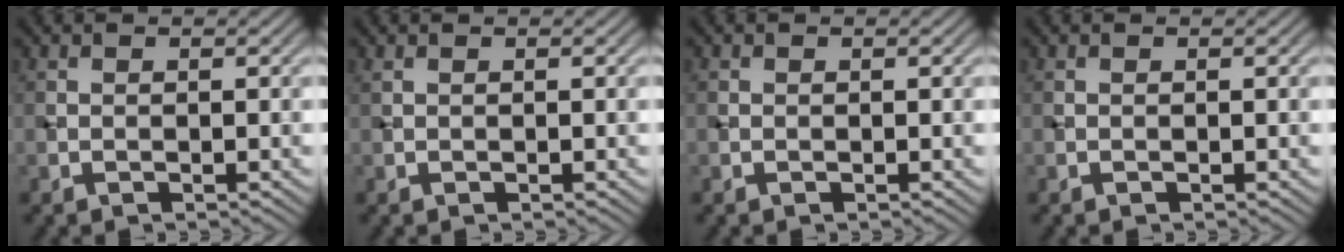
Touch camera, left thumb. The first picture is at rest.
{"total": 0.0}
{"total": 0.0}
{"total": 0.0}